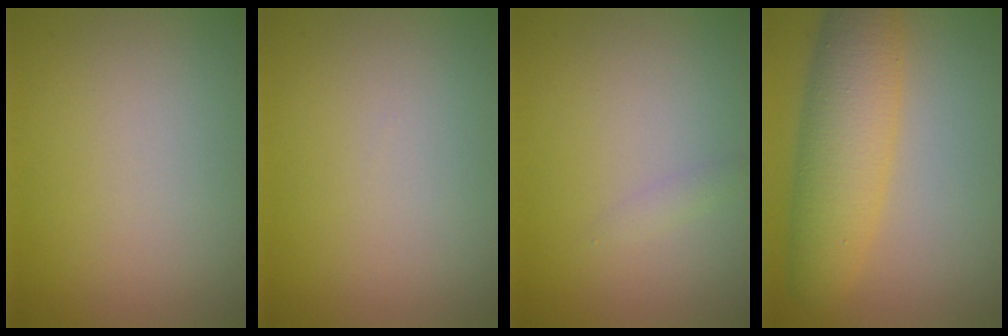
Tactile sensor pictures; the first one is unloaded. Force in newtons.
{"total": 0.0}
{"total": 0.7, "press": 0.7, "slide": 0.0}
{"total": 6.5, "press": 6.5, "slide": 0.1}